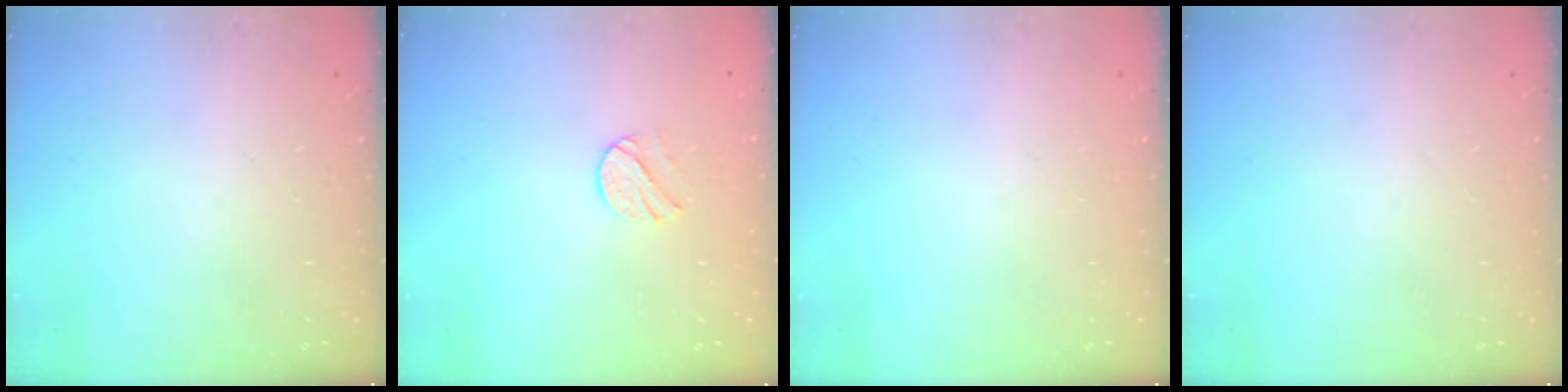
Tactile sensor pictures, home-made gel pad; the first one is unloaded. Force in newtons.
{"total": 5.5, "press": 5.4, "slide": 0.6}
{"total": 0.0}
{"total": 0.0}